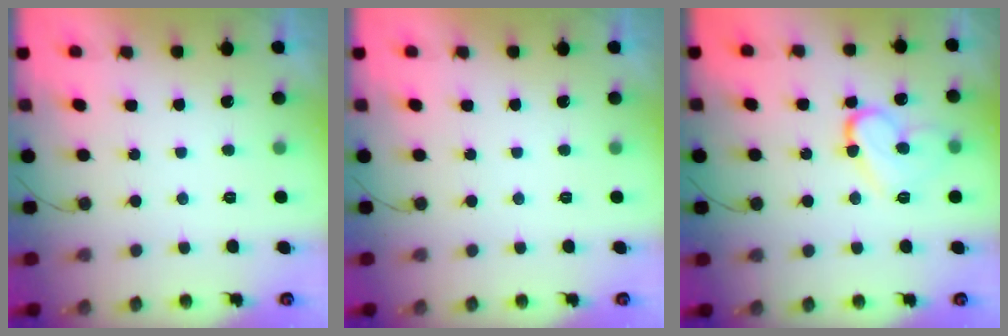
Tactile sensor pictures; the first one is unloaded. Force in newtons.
{"total": 0.0}
{"total": 12.6, "press": 12.5, "slide": 1.4}